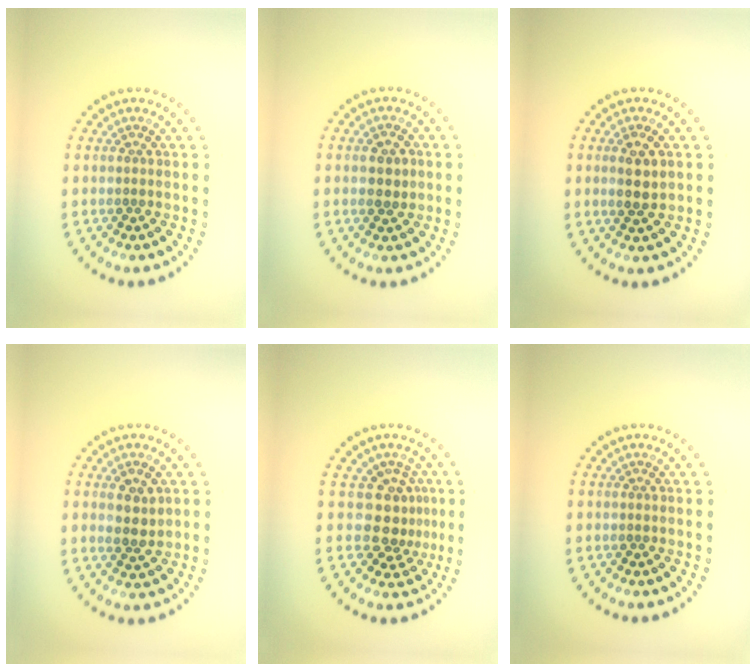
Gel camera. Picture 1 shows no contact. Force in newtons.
{"total": 1.6, "press": 1.6, "slide": 0.1}
{"total": 1.9, "press": 1.8, "slide": 0.5}
{"total": 2.5, "press": 2.5, "slide": 0.5}
{"total": 3.2, "press": 2.4, "slide": 2.1}
{"total": 0.0}